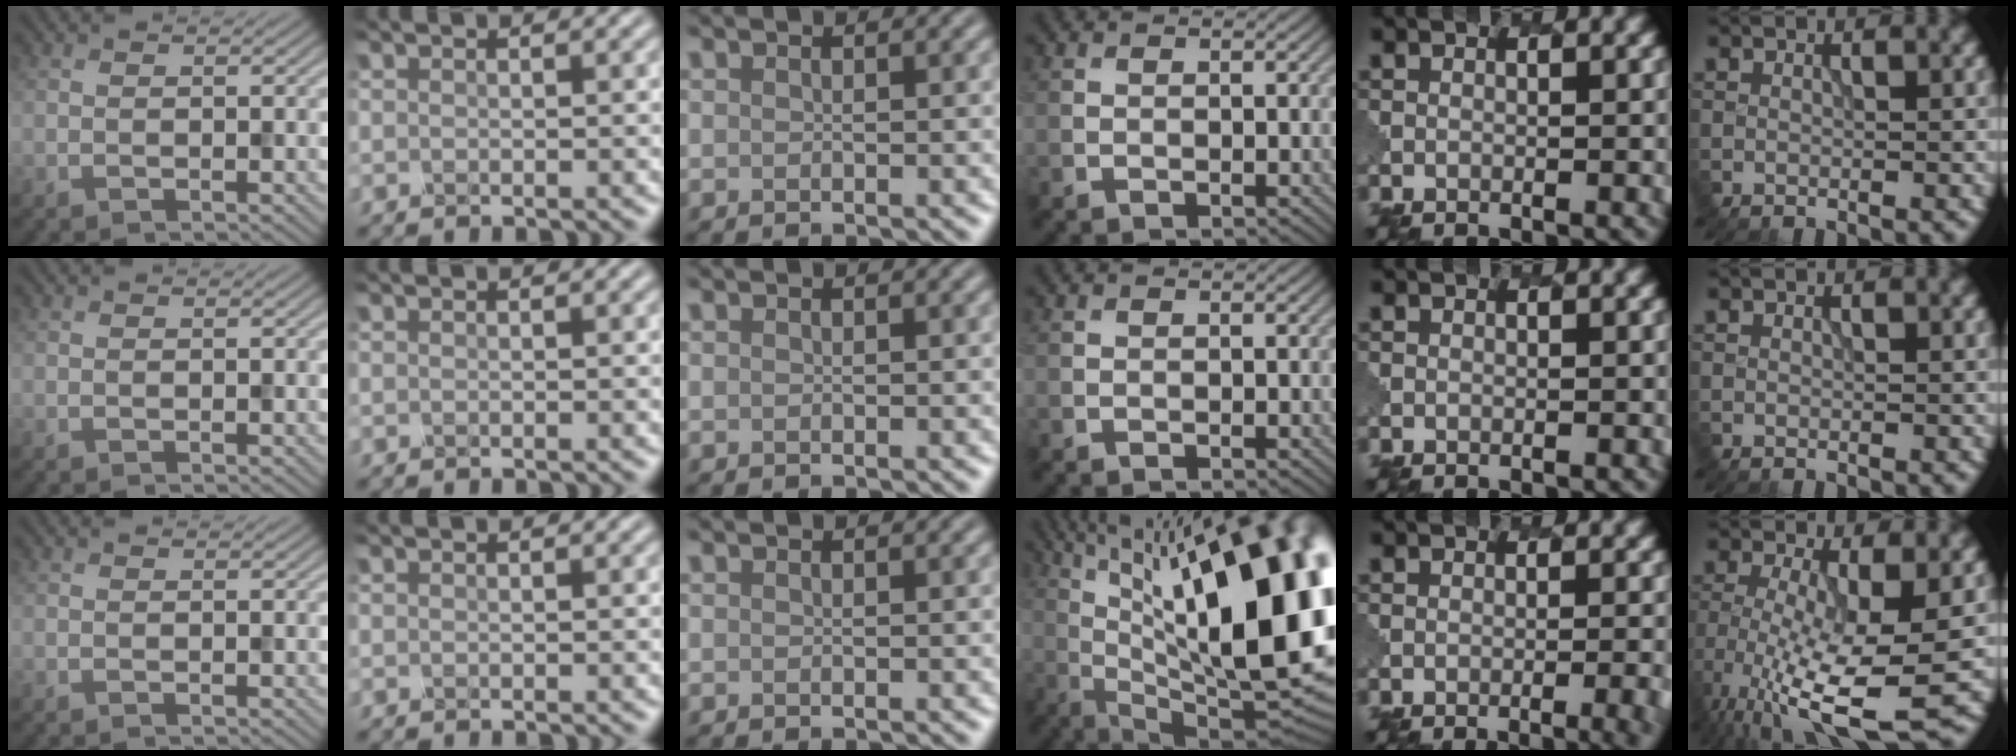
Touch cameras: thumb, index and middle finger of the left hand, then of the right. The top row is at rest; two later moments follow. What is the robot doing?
{"motion": "dispense", "object": "syringe"}